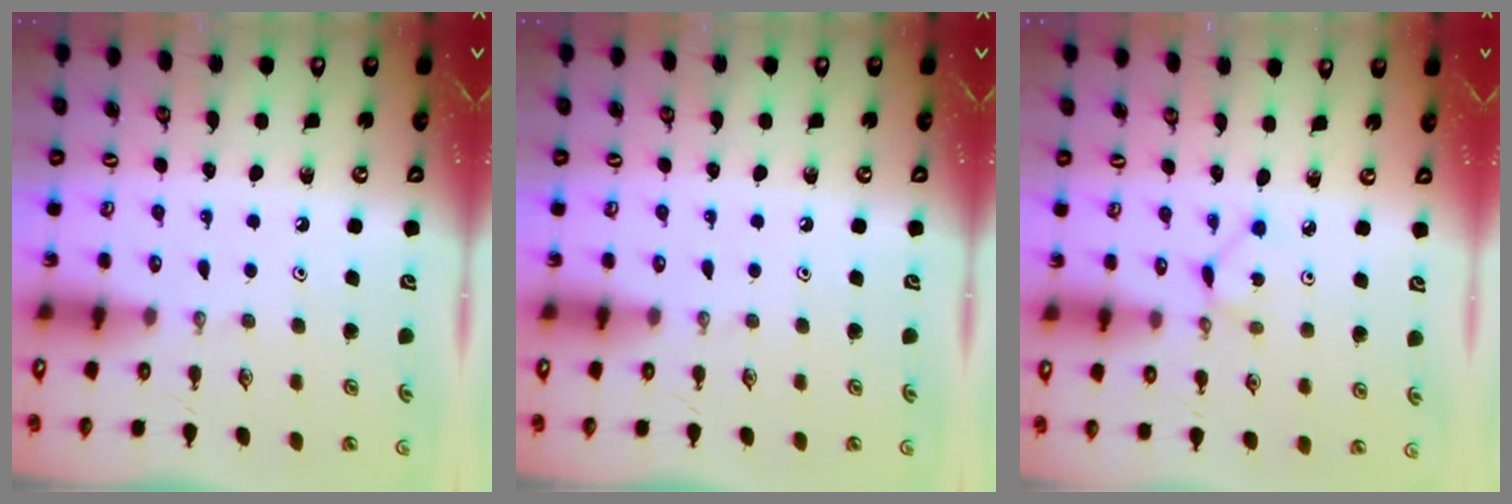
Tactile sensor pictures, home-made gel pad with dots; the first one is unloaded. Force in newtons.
{"total": 0.0}
{"total": 1.7, "press": 1.7, "slide": 0.3}